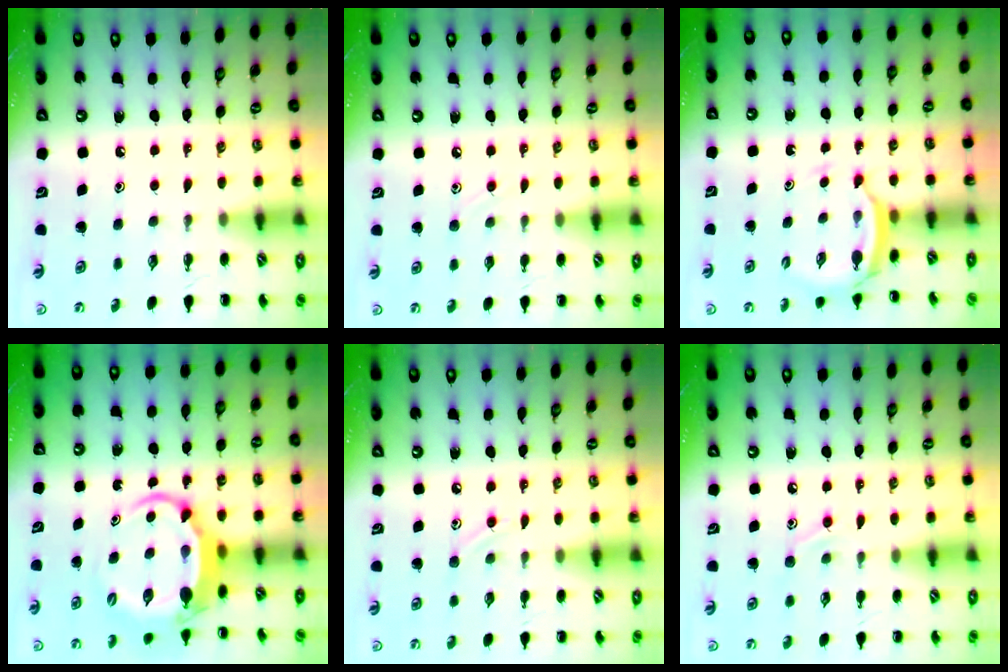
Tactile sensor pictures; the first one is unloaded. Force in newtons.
{"total": 5.0, "press": 4.8, "slide": 1.6}
{"total": 3.9, "press": 3.9, "slide": 0.6}
{"total": 6.2, "press": 6.1, "slide": 1.1}
{"total": 6.5, "press": 6.2, "slide": 1.9}
{"total": 8.9, "press": 8.7, "slide": 1.7}